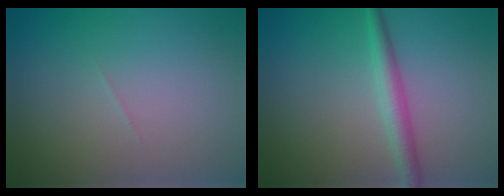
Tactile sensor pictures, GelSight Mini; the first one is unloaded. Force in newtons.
{"total": 2.4, "press": 2.4, "slide": 0.1}